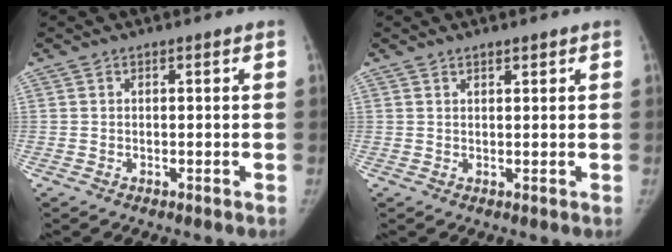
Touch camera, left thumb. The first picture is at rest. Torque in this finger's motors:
{"motor_torque": [-0.14, -0.10, 0.07, 0.40, 0.00]}